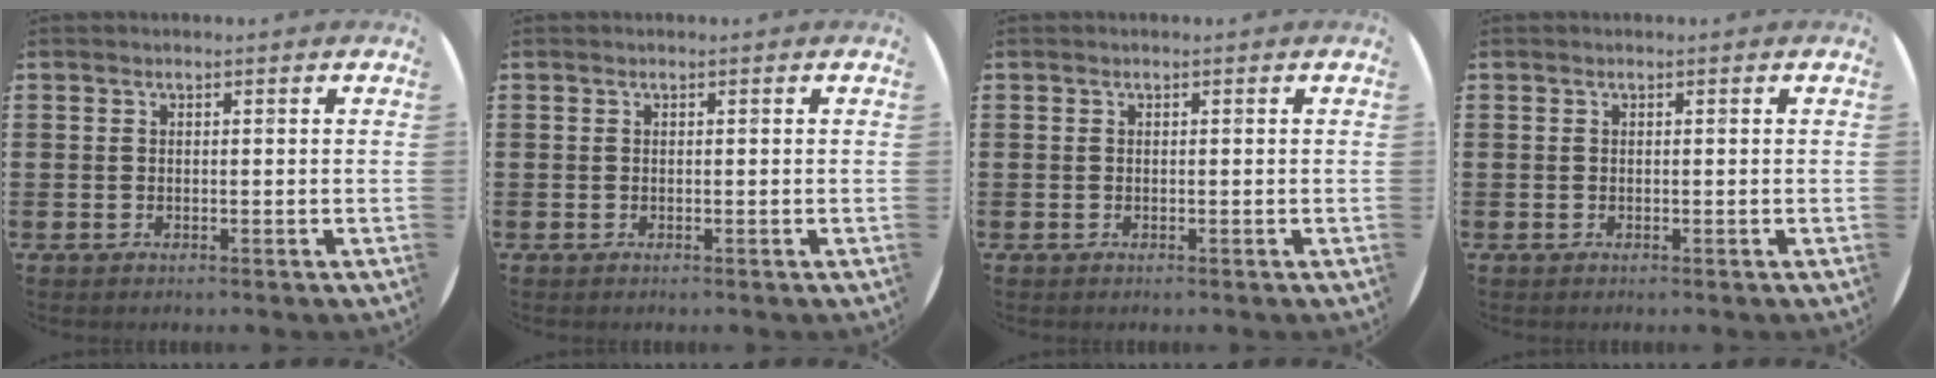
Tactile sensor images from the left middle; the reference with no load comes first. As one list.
[{"total": 0.0}, {"total": 0.0}, {"total": 0.0}]